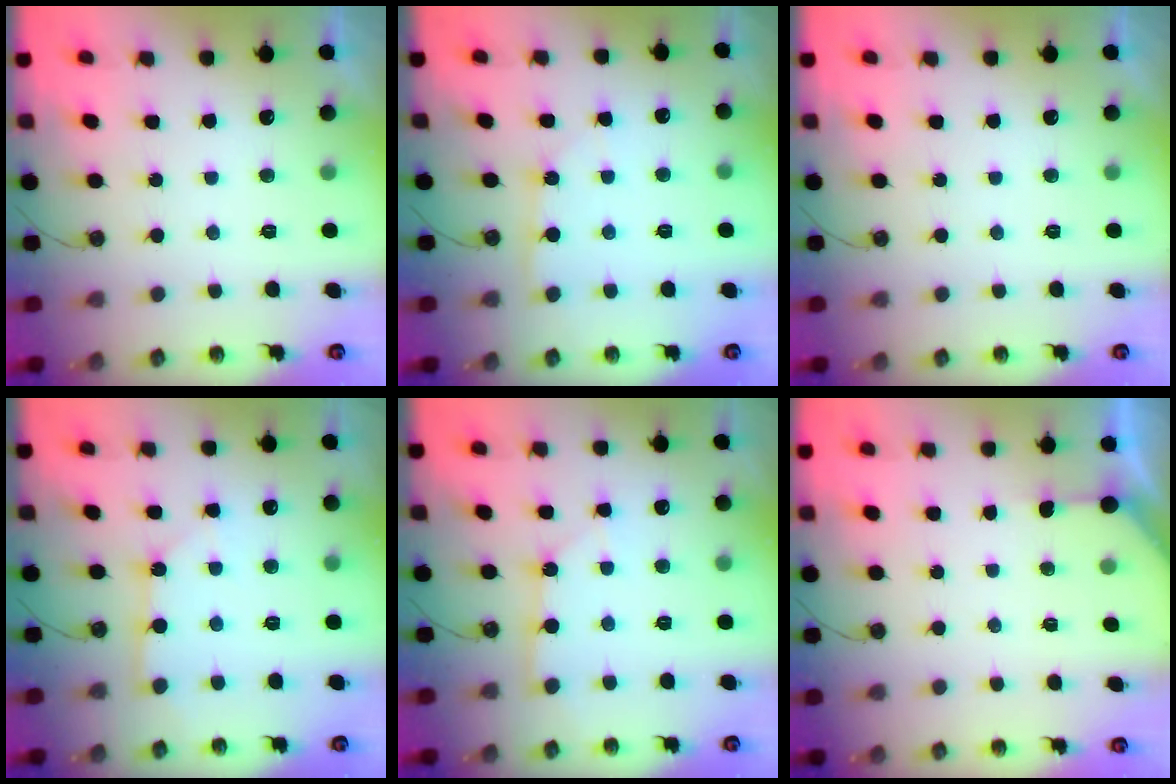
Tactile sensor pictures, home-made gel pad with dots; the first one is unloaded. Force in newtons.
{"total": 3.4, "press": 3.4, "slide": 0.4}
{"total": 0.0}
{"total": 2.7, "press": 2.7, "slide": 0.3}
{"total": 3.0, "press": 3.0, "slide": 0.2}
{"total": 2.7, "press": 2.7, "slide": 0.3}